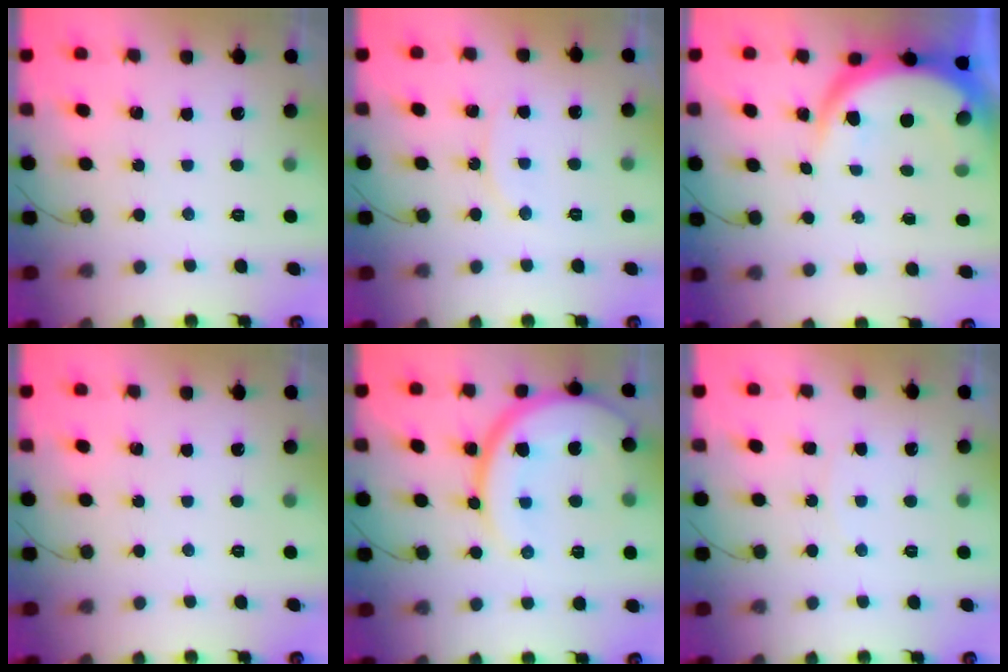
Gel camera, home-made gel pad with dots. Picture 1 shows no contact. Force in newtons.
{"total": 6.3, "press": 6.3, "slide": 0.0}
{"total": 9.1, "press": 9.1, "slide": 1.1}
{"total": 0.0}
{"total": 15.5, "press": 15.4, "slide": 1.2}
{"total": 4.8, "press": 4.8, "slide": 0.6}